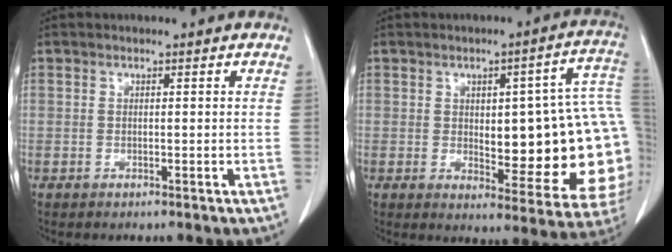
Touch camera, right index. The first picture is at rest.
{"total": 20.3, "force": [0.3, 5.5, 19.5], "torque": [-0.175, 0.019, 0.018]}